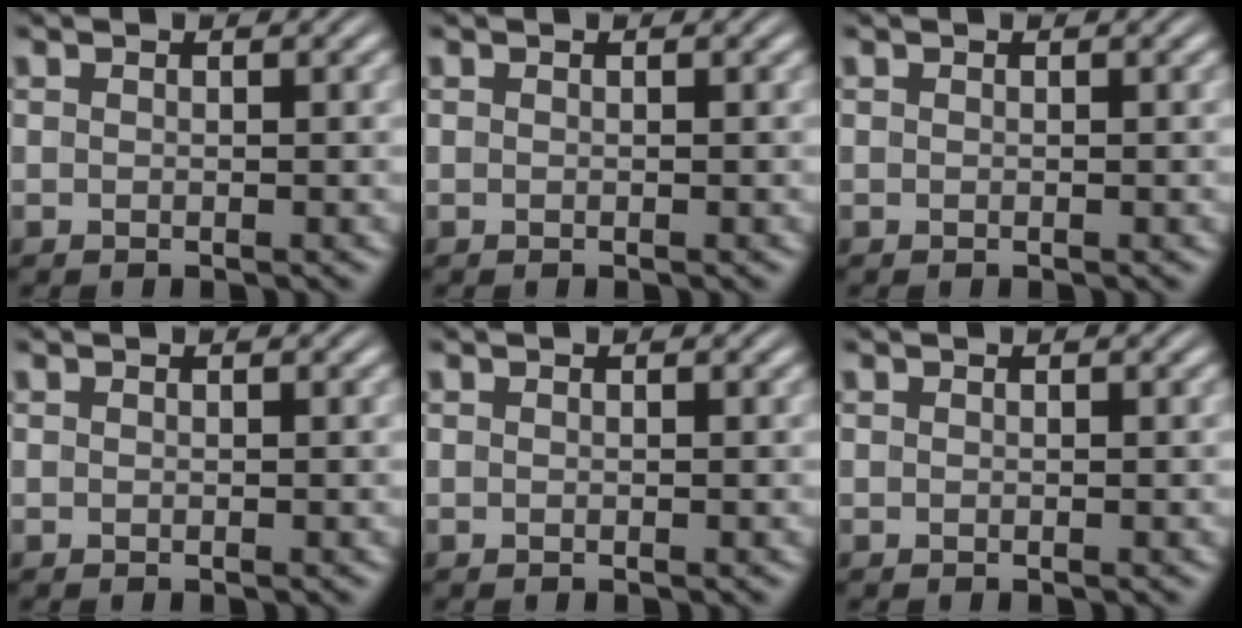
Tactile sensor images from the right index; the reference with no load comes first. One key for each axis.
{"total": 0.0}
{"total": 0.0}
{"total": 0.0}
{"total": 0.0}
{"total": 0.0}